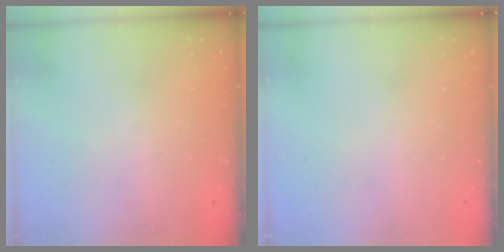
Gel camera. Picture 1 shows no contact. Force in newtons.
{"total": 0.0}